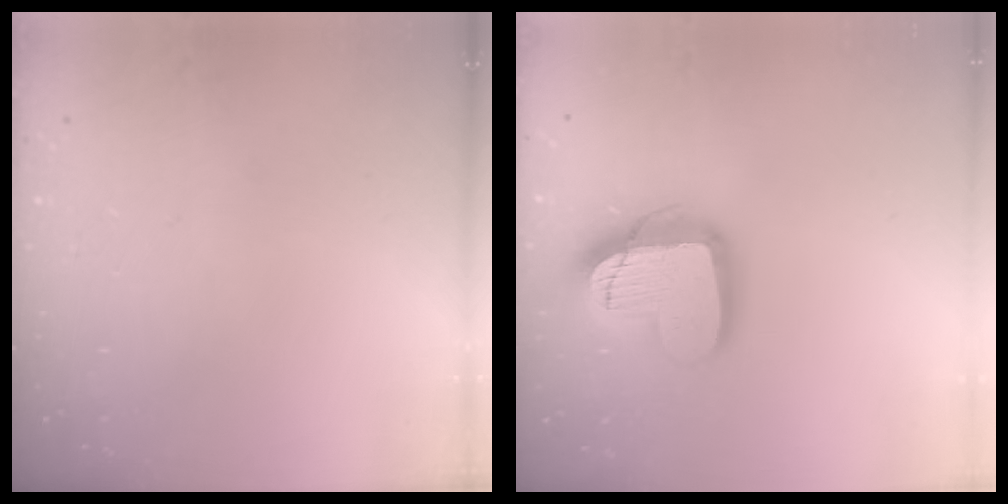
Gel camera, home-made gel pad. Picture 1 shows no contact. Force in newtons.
{"total": 17.4, "press": 17.4, "slide": 1.4}